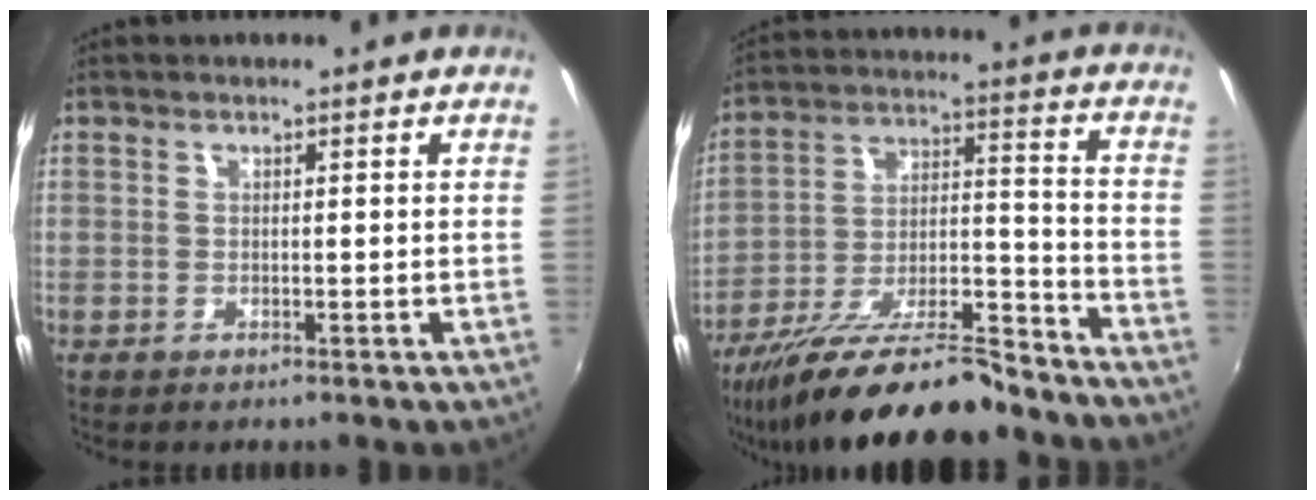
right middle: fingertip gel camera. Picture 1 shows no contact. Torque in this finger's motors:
{"motor_torque": [1.25, -0.89, 0.43, 0.21]}